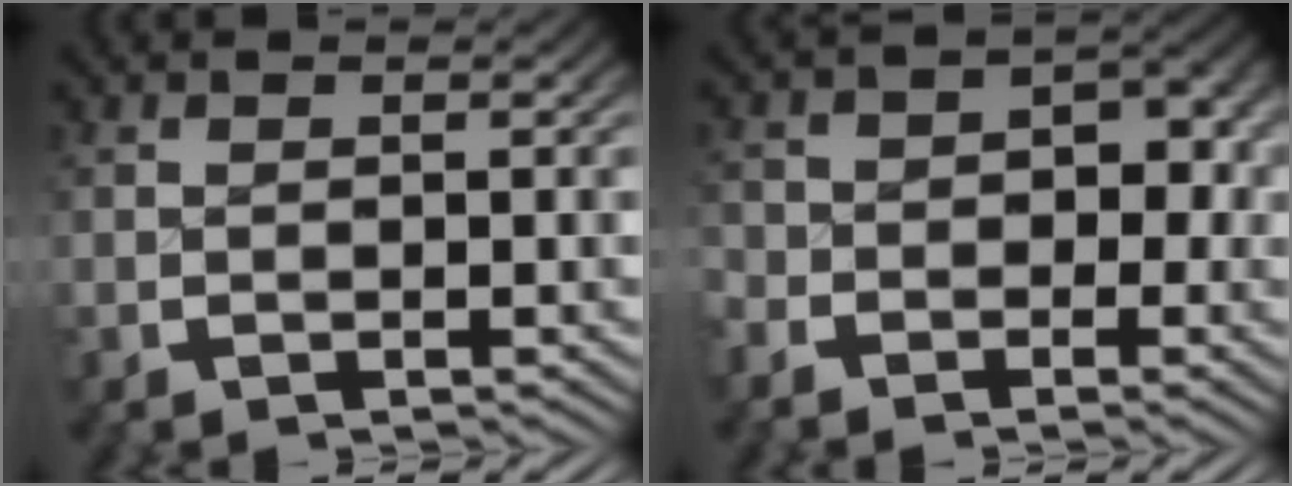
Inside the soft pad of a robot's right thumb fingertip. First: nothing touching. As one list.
[{"total": 4.1, "force": [-1.3, 3.1, 2.2], "torque": [-0.024, -0.015, -0.025]}]